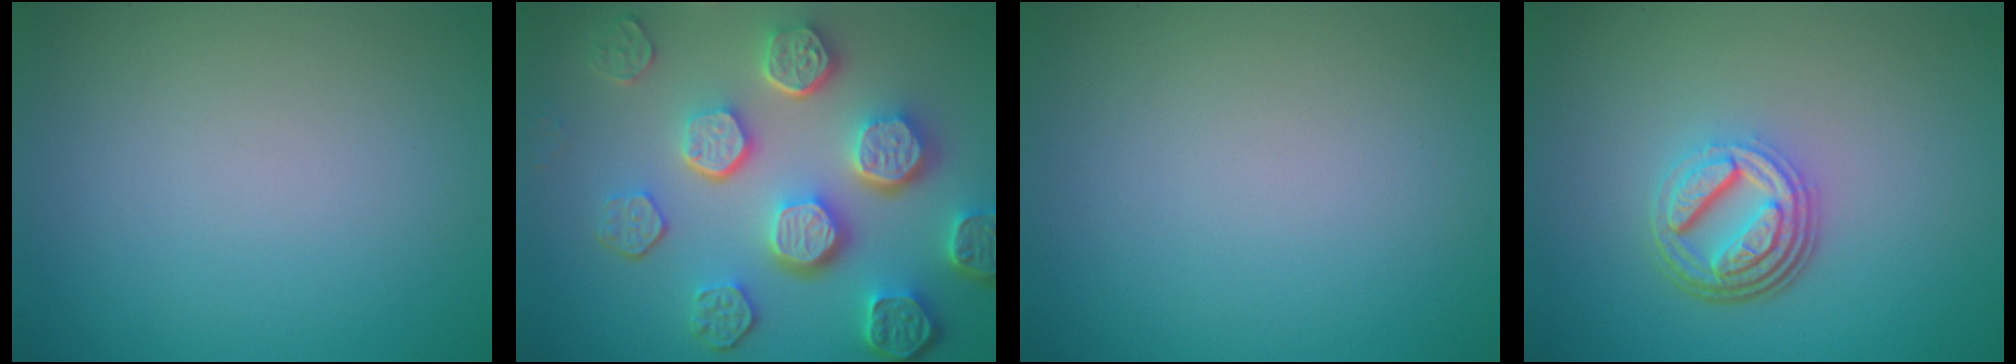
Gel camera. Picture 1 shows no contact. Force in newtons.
{"total": 8.6, "press": 6.3, "slide": 5.9}
{"total": 0.0}
{"total": 4.9, "press": 3.5, "slide": 3.4}